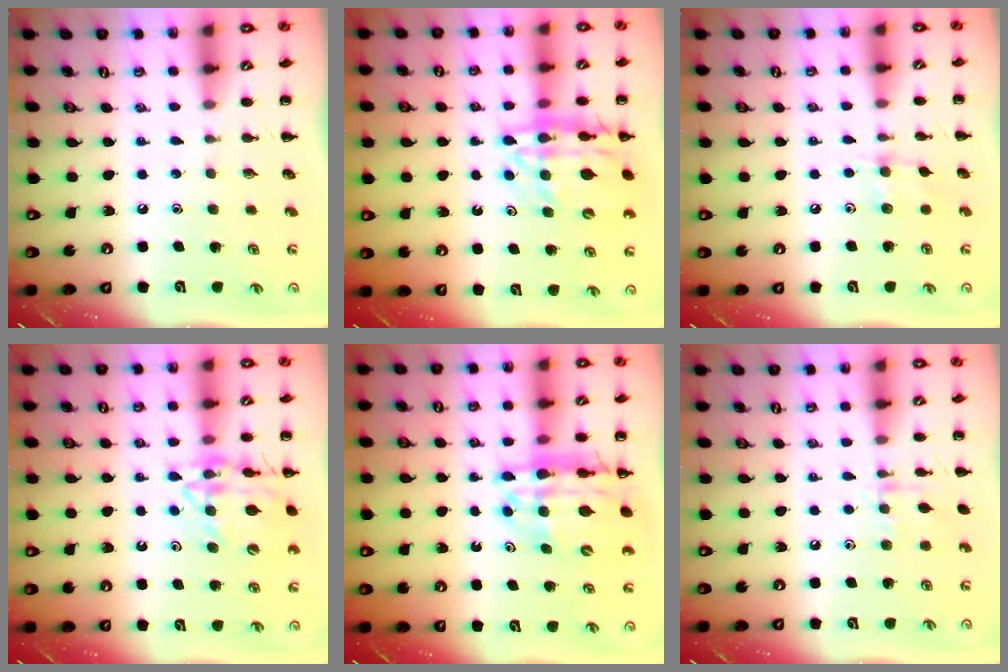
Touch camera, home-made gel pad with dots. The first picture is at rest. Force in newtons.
{"total": 17.7, "press": 17.4, "slide": 3.3}
{"total": 6.4, "press": 6.4, "slide": 1.0}
{"total": 15.6, "press": 15.5, "slide": 1.4}
{"total": 16.5, "press": 16.0, "slide": 4.0}
{"total": 7.1, "press": 6.9, "slide": 1.6}